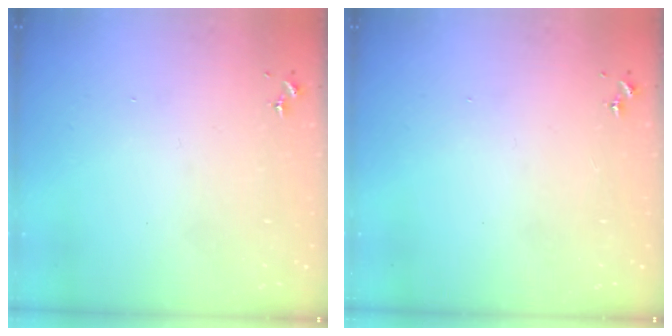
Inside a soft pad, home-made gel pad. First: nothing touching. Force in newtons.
{"total": 0.0}